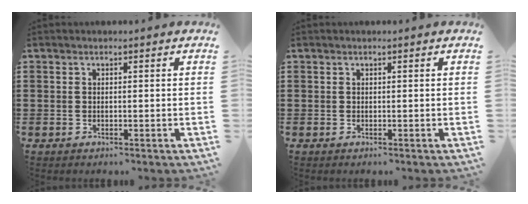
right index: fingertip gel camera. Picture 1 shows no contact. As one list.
[{"total": 0.0}]